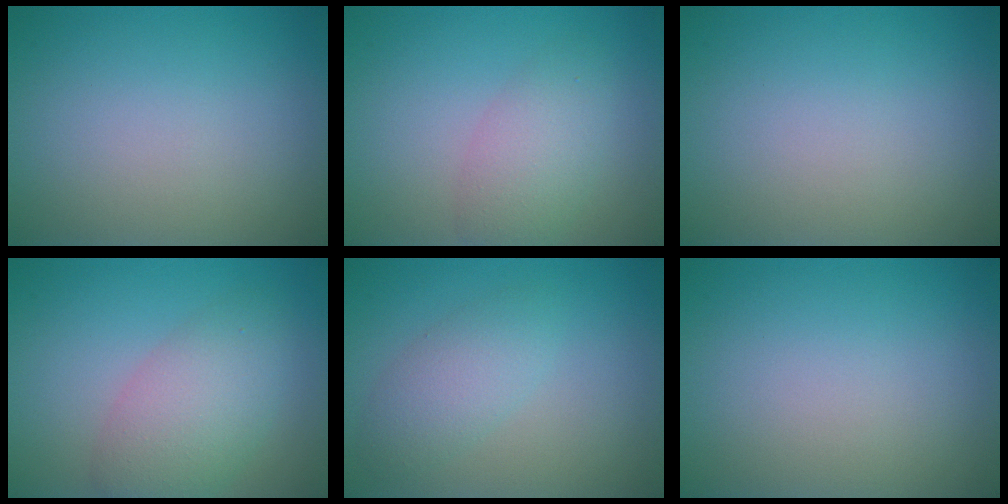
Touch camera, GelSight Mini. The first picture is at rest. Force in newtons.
{"total": 2.3, "press": 2.3, "slide": 0.2}
{"total": 0.0}
{"total": 5.2, "press": 5.2, "slide": 0.3}
{"total": 2.8, "press": 2.8, "slide": 0.1}
{"total": 0.0}